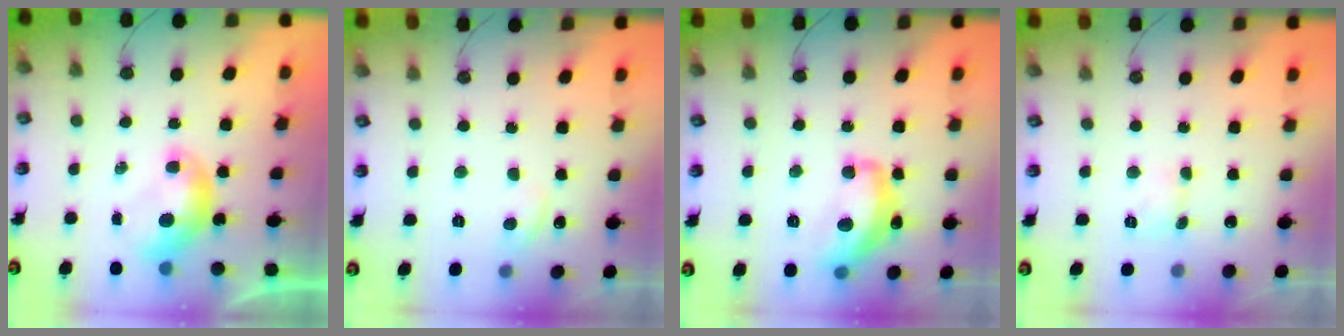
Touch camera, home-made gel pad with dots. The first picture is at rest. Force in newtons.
{"total": 2.0, "press": 2.0, "slide": 0.2}
{"total": 9.6, "press": 9.6, "slide": 0.7}
{"total": 2.4, "press": 2.4, "slide": 0.6}